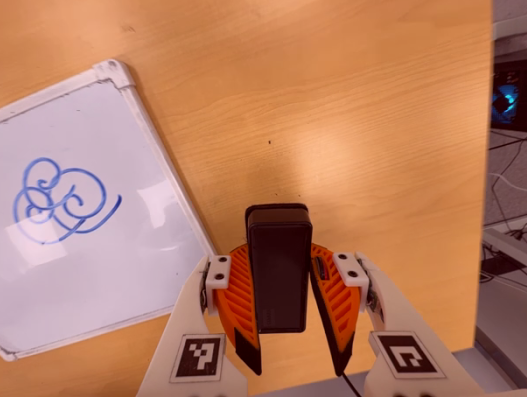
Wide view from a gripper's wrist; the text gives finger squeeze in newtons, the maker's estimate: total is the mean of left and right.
{"total": 8.9, "left": 7.2, "right": 10.6}